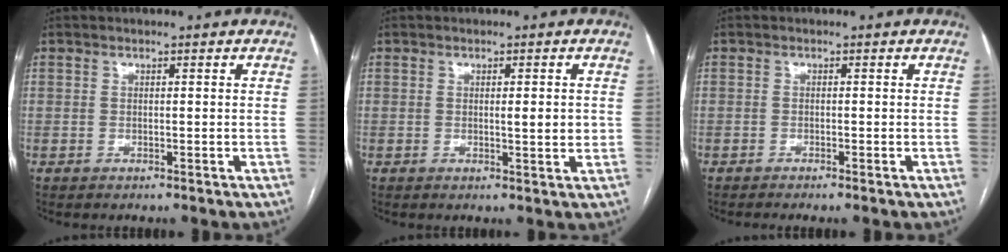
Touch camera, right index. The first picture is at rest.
{"total": 2.7, "force": [0.3, 0.5, 2.7], "torque": [-0.039, -0.002, 0.005]}
{"total": 0.8, "force": [-0.6, 0.0, 0.6], "torque": [-0.012, -0.001, -0.010]}